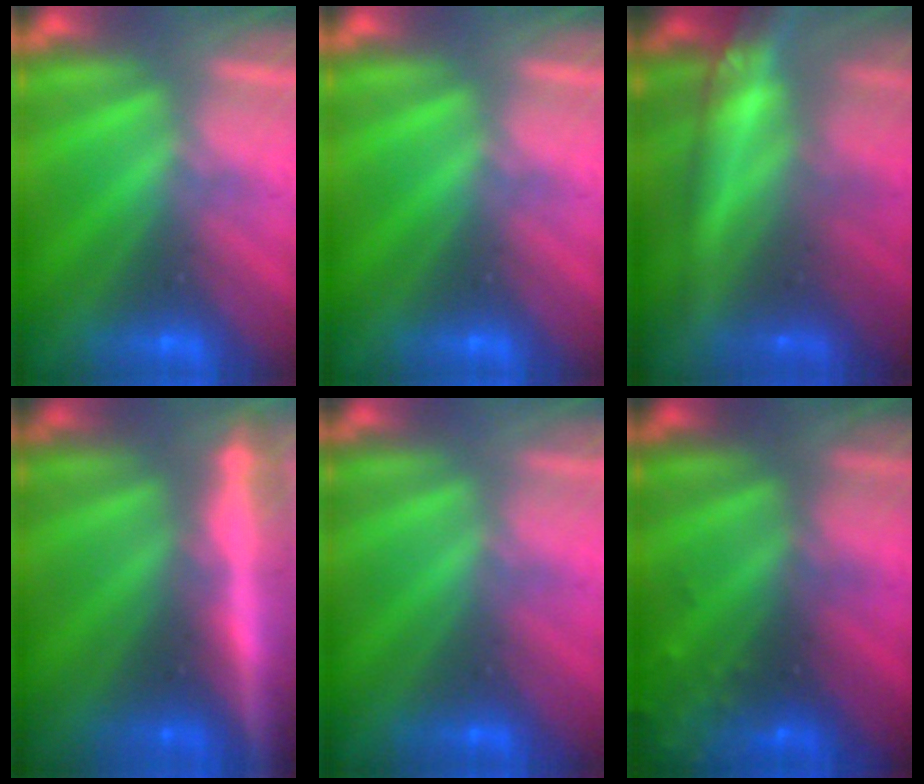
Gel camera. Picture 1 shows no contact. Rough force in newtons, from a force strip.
{"total": 0.0}
{"total": 8.1}
{"total": 6.5}
{"total": 2.4}
{"total": 7.8}